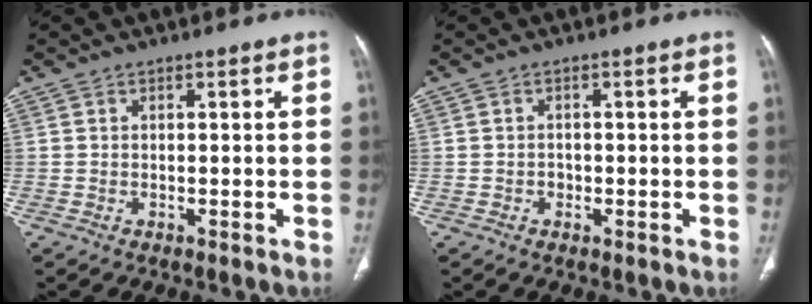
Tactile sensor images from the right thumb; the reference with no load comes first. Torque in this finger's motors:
{"motor_torque": [0.20, -0.01, 0.19, -0.69, 0.03]}